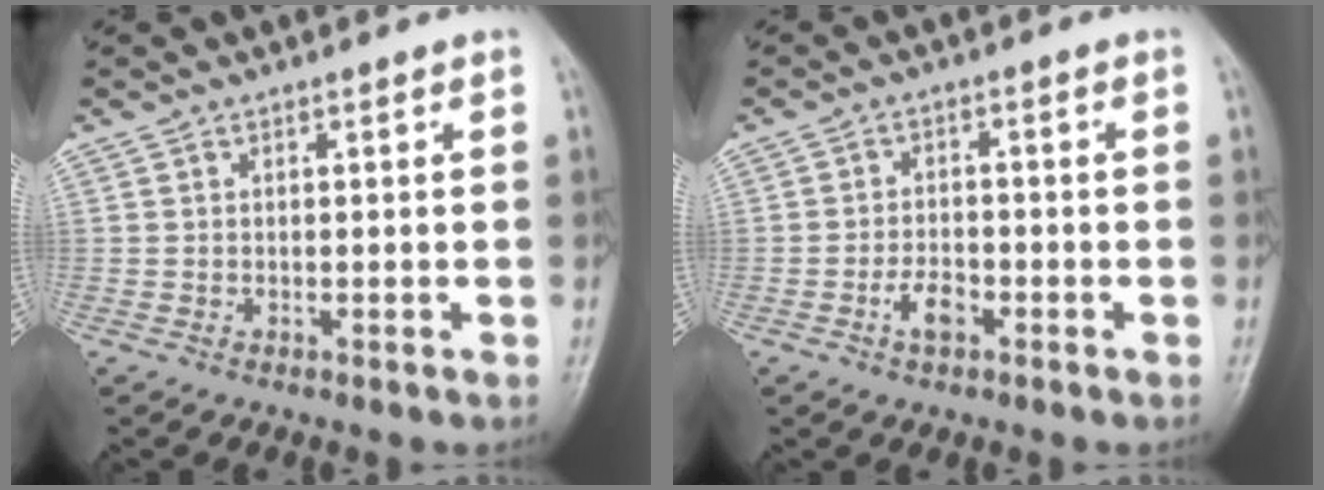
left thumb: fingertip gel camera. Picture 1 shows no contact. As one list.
[{"total": 4.1, "force": [-2.0, 2.2, 2.8], "torque": [-0.043, 0.014, -0.039]}]